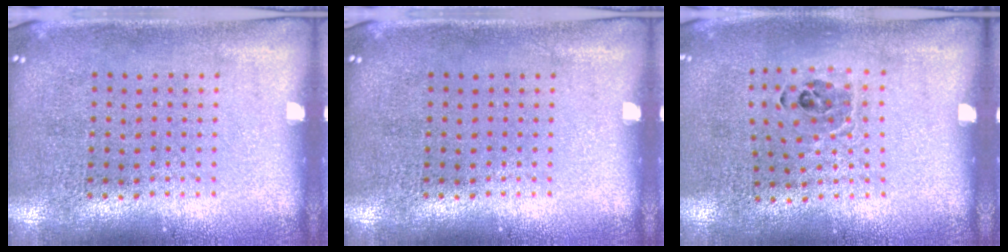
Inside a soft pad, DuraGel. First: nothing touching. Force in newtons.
{"total": 0.0}
{"total": 0.9, "press": 0.8, "slide": 0.3}